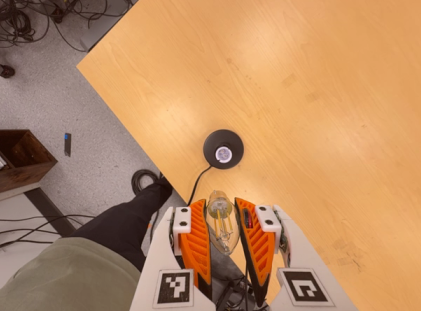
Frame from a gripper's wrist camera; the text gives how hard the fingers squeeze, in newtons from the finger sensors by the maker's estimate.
{"total": 21.9, "left": 24.5, "right": 19.3}